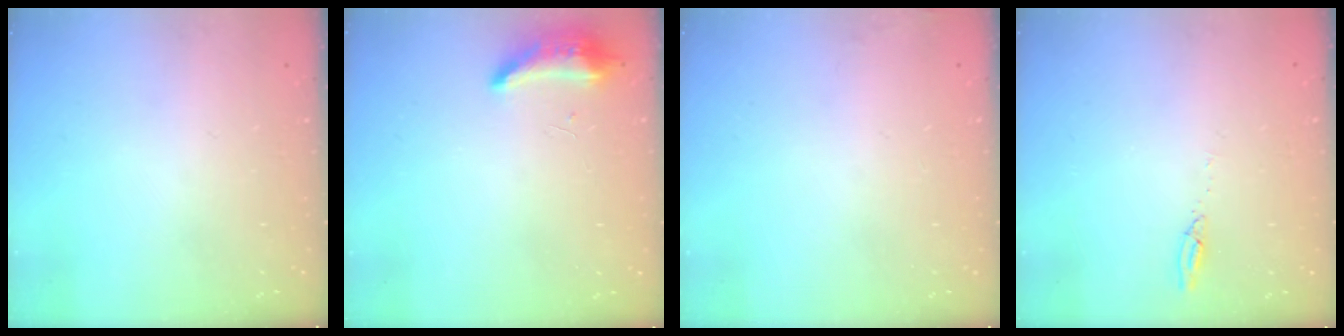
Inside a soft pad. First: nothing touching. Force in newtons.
{"total": 8.6, "press": 8.4, "slide": 2.2}
{"total": 6.5, "press": 3.9, "slide": 5.2}
{"total": 3.1, "press": 3.0, "slide": 0.3}